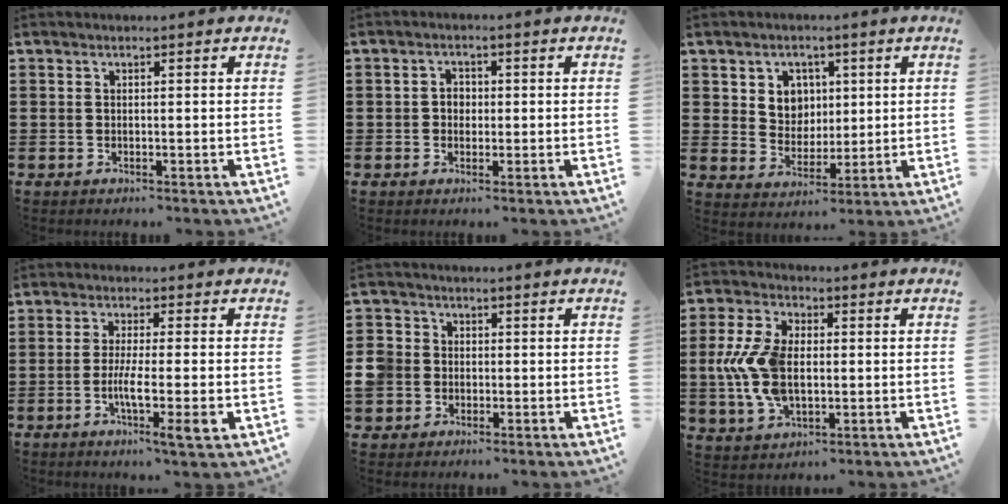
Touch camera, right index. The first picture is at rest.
{"total": 1.9, "force": [-0.2, 1.6, 1.0], "torque": [-0.023, 0.006, -0.006]}
{"total": 5.5, "force": [1.7, 4.9, 1.7], "torque": [-0.041, 0.009, 0.027]}
{"total": 6.8, "force": [-1.9, 0.6, 6.4], "torque": [-0.120, -0.013, -0.036]}
{"total": 4.5, "force": [-1.0, 4.1, 1.4], "torque": [-0.068, -0.001, -0.030]}
{"total": 10.3, "force": [-0.5, 6.3, 8.1], "torque": [-0.204, 0.001, -0.017]}